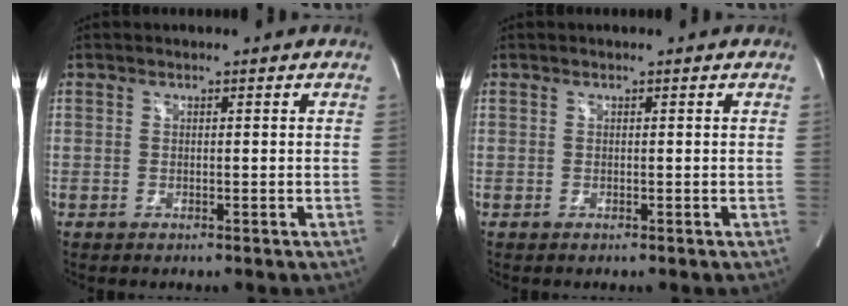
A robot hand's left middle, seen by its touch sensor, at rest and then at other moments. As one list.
[{"total": 0.0}]